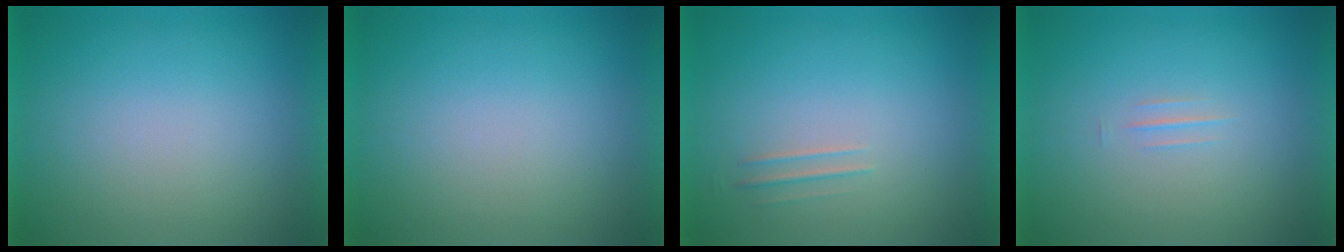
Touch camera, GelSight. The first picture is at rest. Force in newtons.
{"total": 0.0}
{"total": 1.8}
{"total": 1.2}